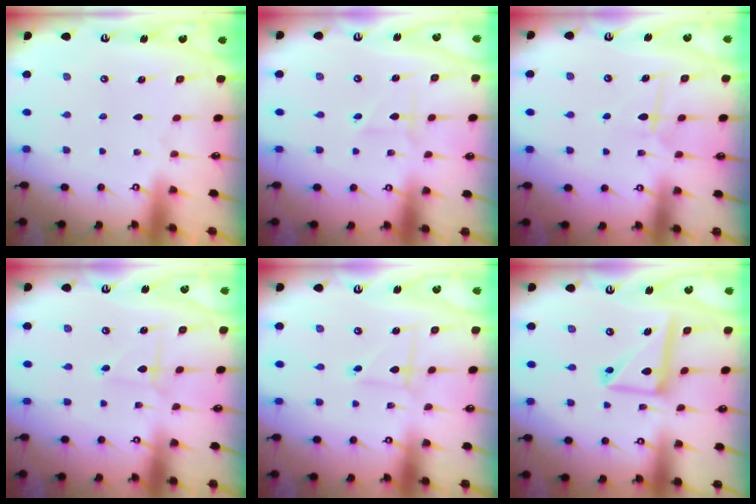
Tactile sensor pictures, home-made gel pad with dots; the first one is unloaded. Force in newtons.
{"total": 2.1, "press": 1.8, "slide": 1.1}
{"total": 7.5, "press": 7.4, "slide": 0.7}
{"total": 3.0, "press": 3.0, "slide": 0.2}
{"total": 1.8, "press": 1.8, "slide": 0.2}
{"total": 14.2, "press": 14.1, "slide": 1.4}